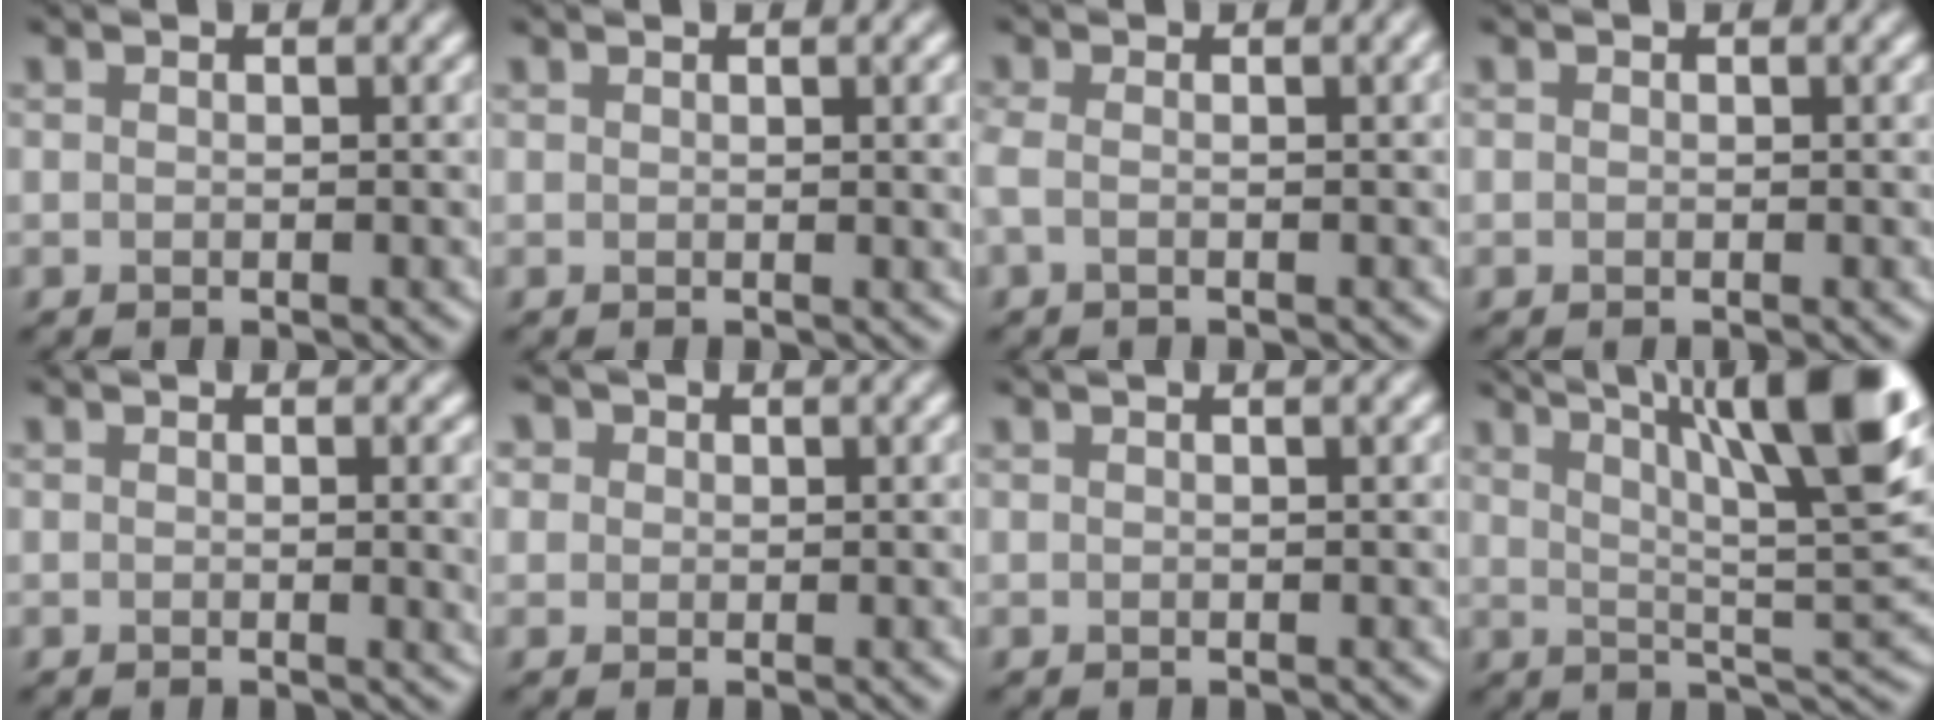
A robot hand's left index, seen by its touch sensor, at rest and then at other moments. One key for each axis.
{"total": 2.2, "fx": 0.9, "fy": 0.7, "fz": 1.8, "tx": -0.013, "ty": 0.005, "tz": 0.011}
{"total": 3.0, "fx": 0.0, "fy": 1.2, "fz": 2.7, "tx": -0.040, "ty": 0.006, "tz": -0.011}
{"total": 0.0}
{"total": 2.7, "fx": 0.2, "fy": 0.9, "fz": 2.6, "tx": -0.019, "ty": 0.001, "tz": 0.000}
{"total": 1.8, "fx": 0.9, "fy": 1.5, "fz": 0.6, "tx": -0.010, "ty": 0.004, "tz": 0.003}
{"total": 1.2, "fx": 0.8, "fy": 0.4, "fz": 0.9, "tx": -0.008, "ty": 0.001, "tz": 0.002}
{"total": 13.4, "fx": 6.5, "fy": 3.0, "fz": 11.3, "tx": -0.149, "ty": 0.015, "tz": 0.100}